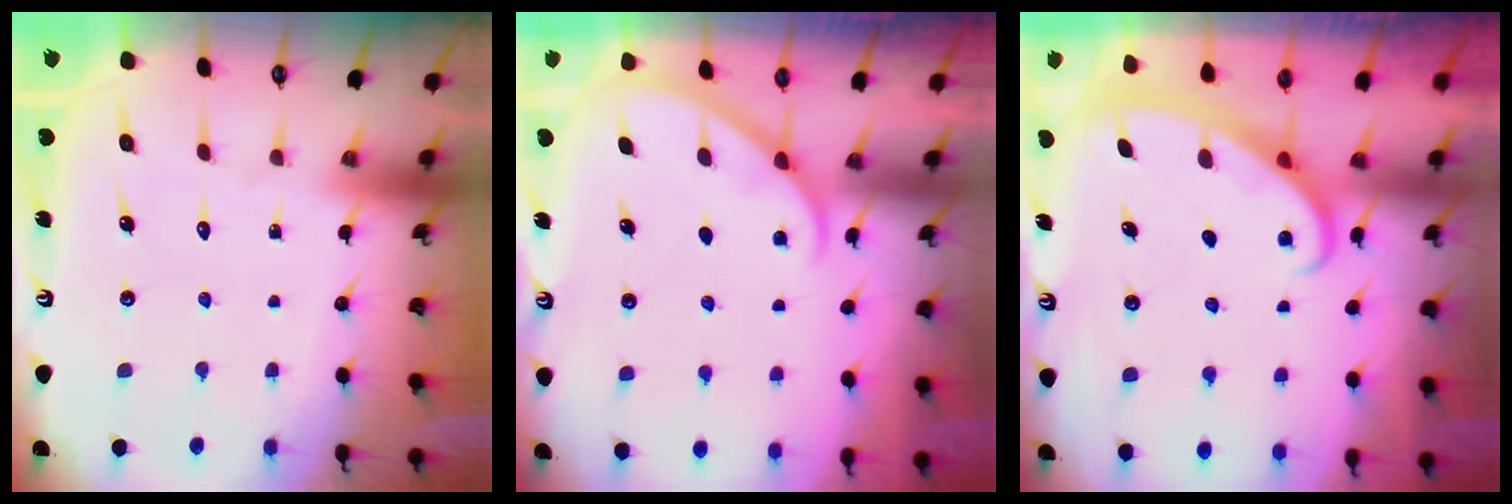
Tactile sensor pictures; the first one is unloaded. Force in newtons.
{"total": 2.5, "press": 2.5, "slide": 0.2}
{"total": 2.8, "press": 2.8, "slide": 0.4}